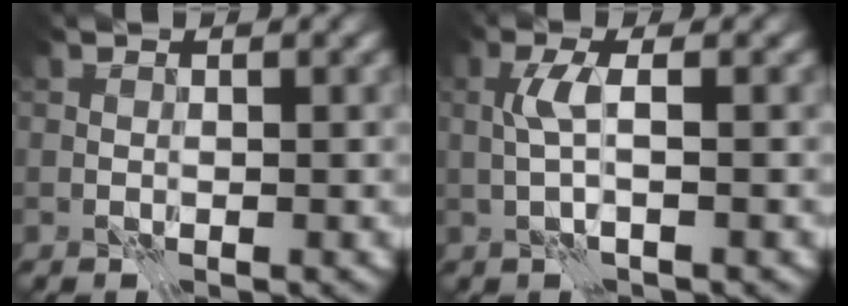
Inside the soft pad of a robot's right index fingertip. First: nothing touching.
{"total": 1.9, "force": [0.3, -0.1, 1.9], "torque": [-0.041, 0.008, 0.001]}